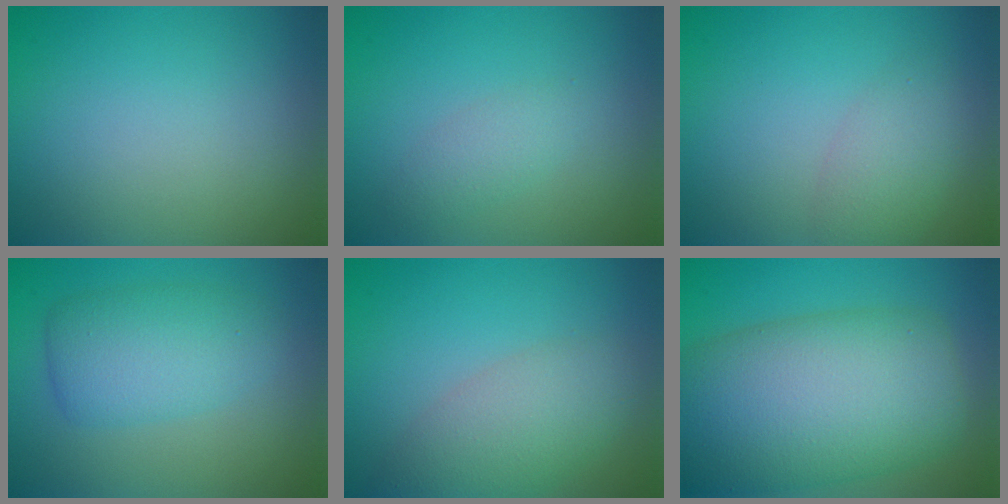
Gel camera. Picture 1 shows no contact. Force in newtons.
{"total": 1.6, "press": 1.6, "slide": 0.1}
{"total": 2.9, "press": 2.9, "slide": 0.1}
{"total": 4.7, "press": 4.7, "slide": 0.1}
{"total": 4.9, "press": 4.8, "slide": 0.6}
{"total": 13.9, "press": 13.9, "slide": 0.4}